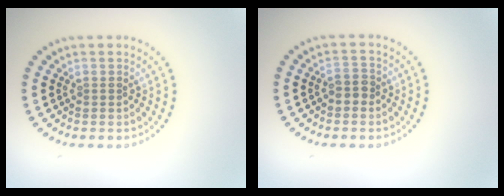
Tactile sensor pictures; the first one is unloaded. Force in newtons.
{"total": 1.4, "press": 1.3, "slide": 0.5}